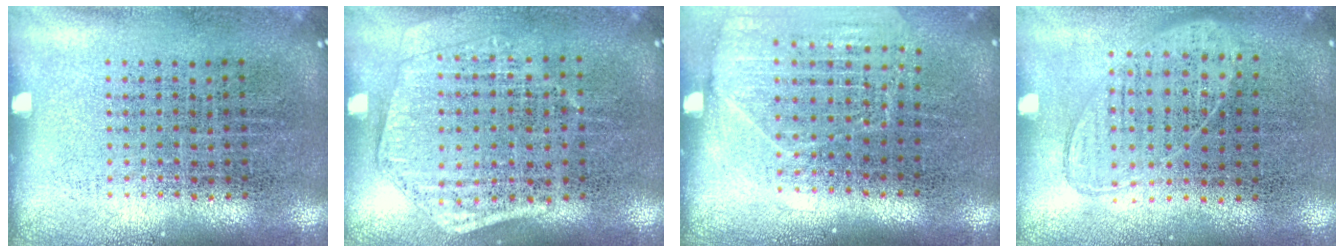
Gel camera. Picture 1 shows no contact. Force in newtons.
{"total": 1.4, "press": 1.3, "slide": 0.5}
{"total": 1.6, "press": 1.5, "slide": 0.5}
{"total": 1.0, "press": 0.8, "slide": 0.5}